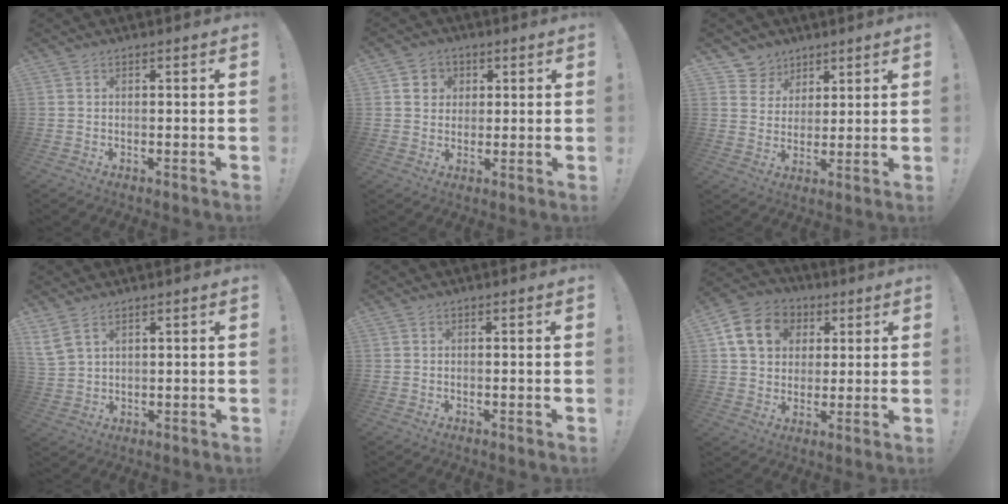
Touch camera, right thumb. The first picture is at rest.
{"total": 5.1, "force": [1.3, 4.8, 1.2], "torque": [-0.013, -0.002, 0.025]}
{"total": 6.9, "force": [4.4, 5.3, 0.2], "torque": [-0.007, -0.040, 0.088]}
{"total": 6.0, "force": [3.8, 3.3, 3.3], "torque": [-0.069, -0.014, 0.076]}
{"total": 0.0}
{"total": 14.2, "force": [4.8, 11.5, 6.7], "torque": [-0.092, -0.003, 0.098]}